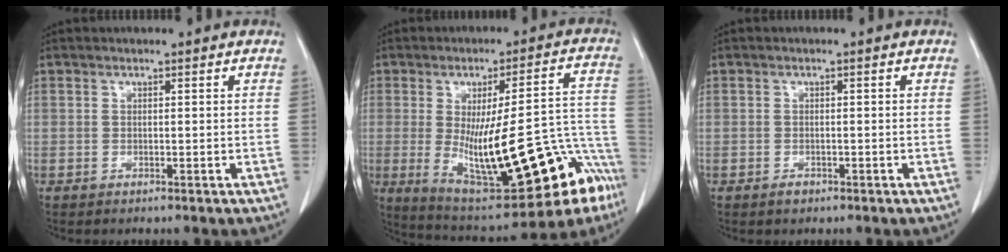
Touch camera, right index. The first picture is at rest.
{"total": 25.6, "force": [-9.9, 6.5, 22.7], "torque": [-0.268, 0.007, -0.122]}
{"total": 1.2, "force": [-0.8, 0.7, 0.5], "torque": [-0.007, 0.001, -0.010]}